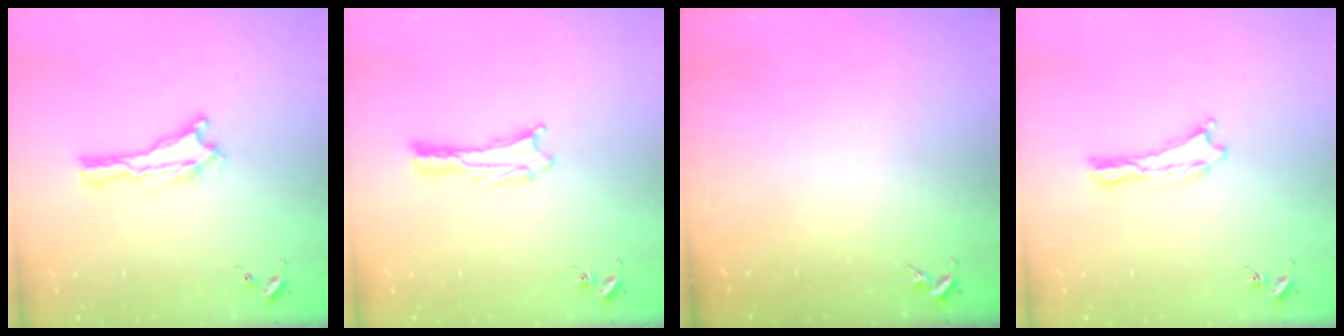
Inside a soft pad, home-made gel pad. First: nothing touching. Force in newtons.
{"total": 0.6, "press": 0.6, "slide": 0.1}
{"total": 0.0}
{"total": 0.0}